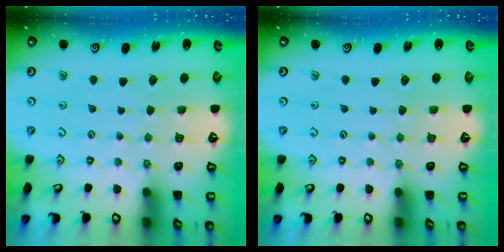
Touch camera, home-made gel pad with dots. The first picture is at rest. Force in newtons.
{"total": 0.0}